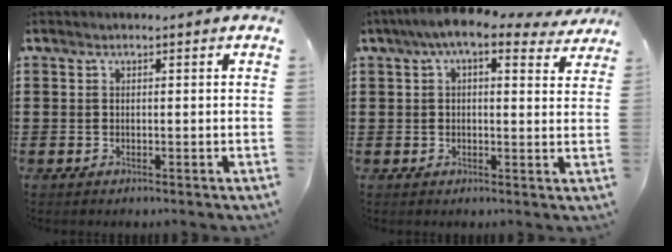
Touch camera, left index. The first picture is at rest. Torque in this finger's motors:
{"motor_torque": [2.14, 0.00, 0.65, 0.09]}